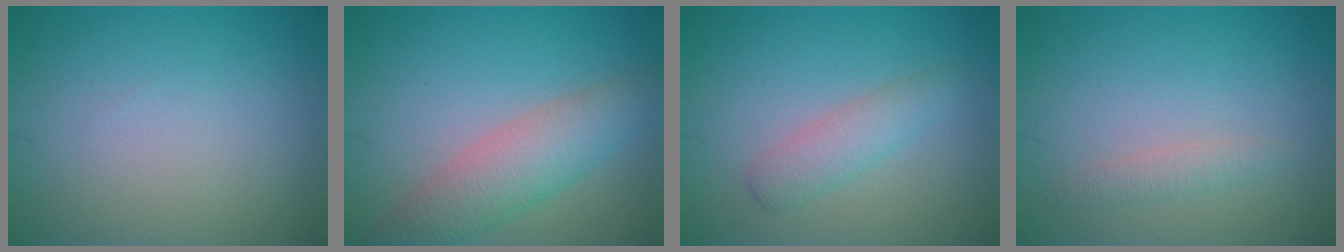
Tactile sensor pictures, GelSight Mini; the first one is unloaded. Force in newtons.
{"total": 4.7, "press": 4.7, "slide": 0.2}
{"total": 2.4, "press": 2.4, "slide": 0.1}
{"total": 1.3, "press": 1.3, "slide": 0.1}